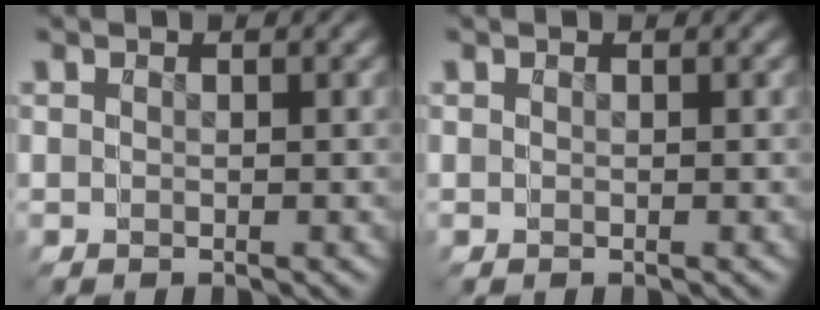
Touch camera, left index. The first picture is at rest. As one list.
[{"total": 0.0}]